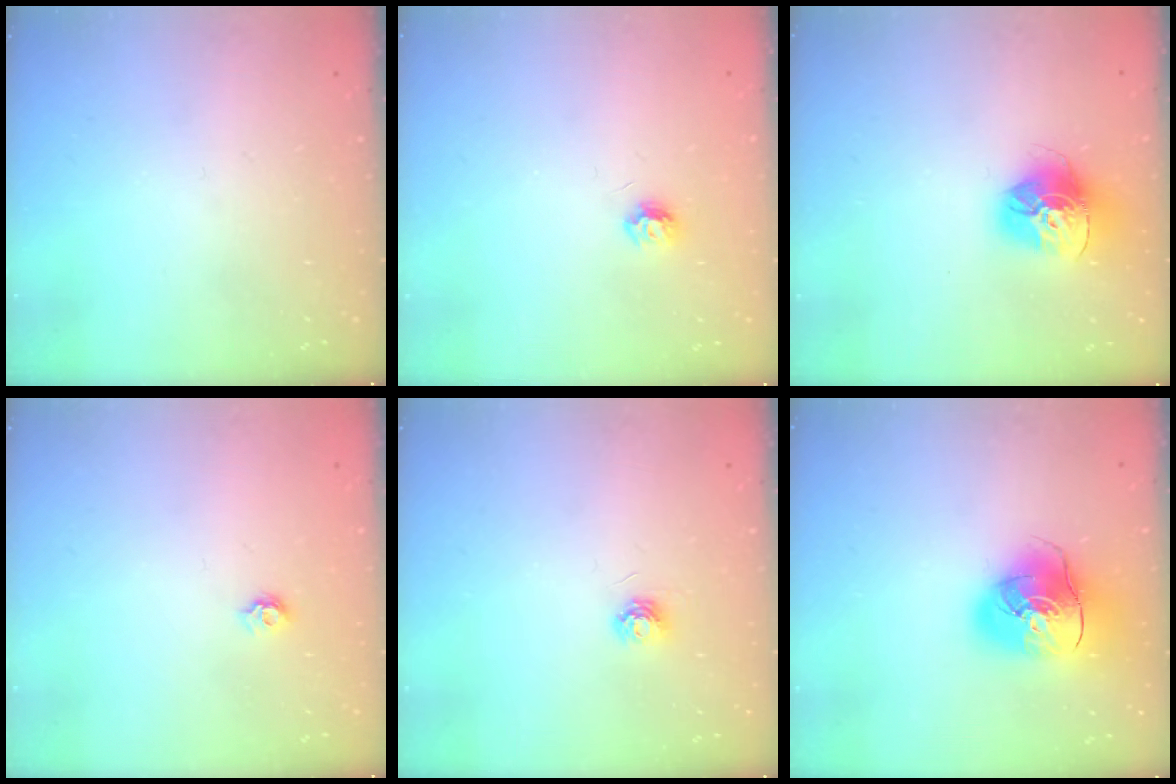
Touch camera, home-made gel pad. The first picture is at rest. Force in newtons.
{"total": 4.7, "press": 4.7, "slide": 0.5}
{"total": 16.3, "press": 16.2, "slide": 1.5}
{"total": 4.6, "press": 4.6, "slide": 0.6}
{"total": 4.5, "press": 4.5, "slide": 0.5}
{"total": 16.2, "press": 16.0, "slide": 2.6}